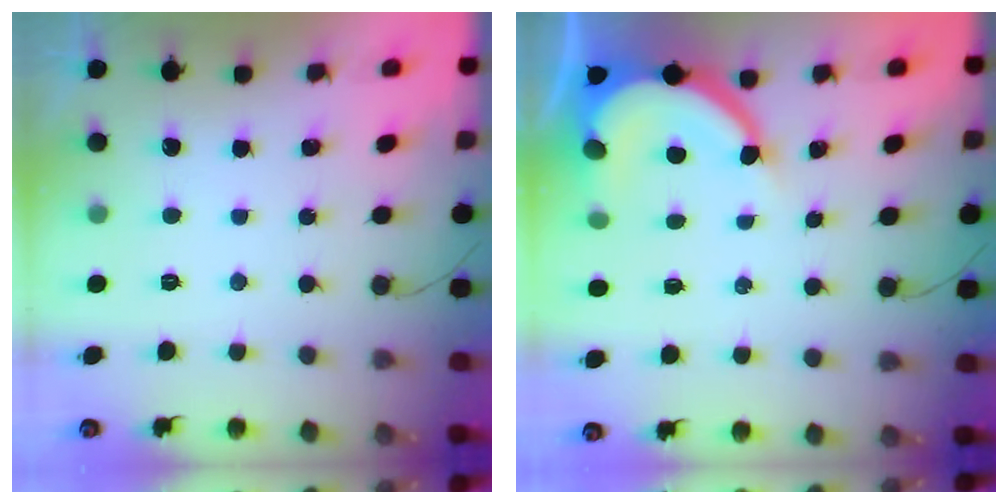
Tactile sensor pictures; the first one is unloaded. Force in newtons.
{"total": 9.6, "press": 9.5, "slide": 0.9}